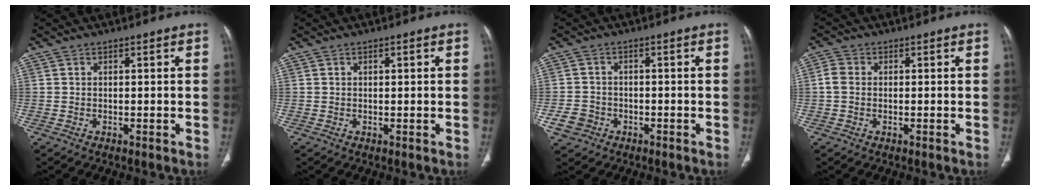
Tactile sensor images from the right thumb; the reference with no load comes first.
{"total": 1.0, "force": [0.3, 0.4, 0.8], "torque": [-0.015, 0.001, 0.005]}
{"total": 4.0, "force": [-1.8, 3.4, 1.1], "torque": [-0.013, 0.014, -0.030]}
{"total": 2.6, "force": [-0.1, 2.1, 1.5], "torque": [-0.031, 0.004, -0.009]}